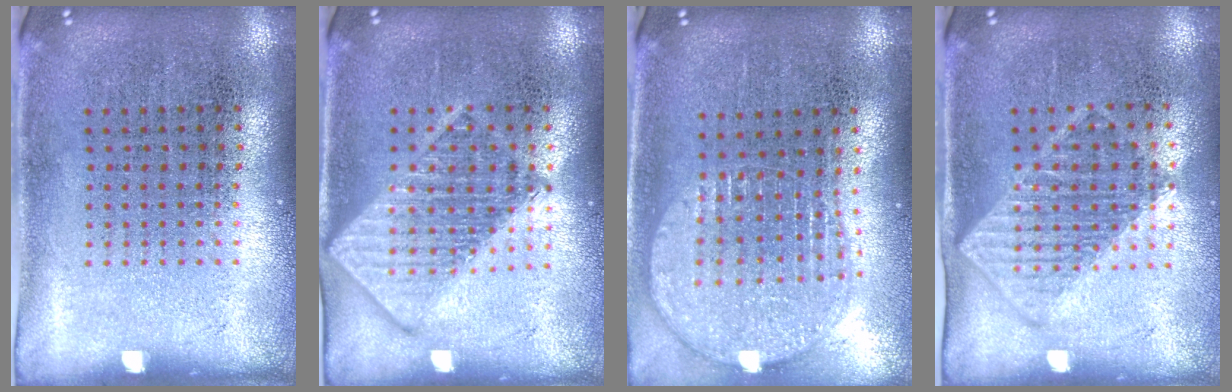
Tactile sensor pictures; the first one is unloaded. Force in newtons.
{"total": 2.8, "press": 2.8, "slide": 0.4}
{"total": 1.7, "press": 1.5, "slide": 0.9}
{"total": 1.3, "press": 1.1, "slide": 0.6}